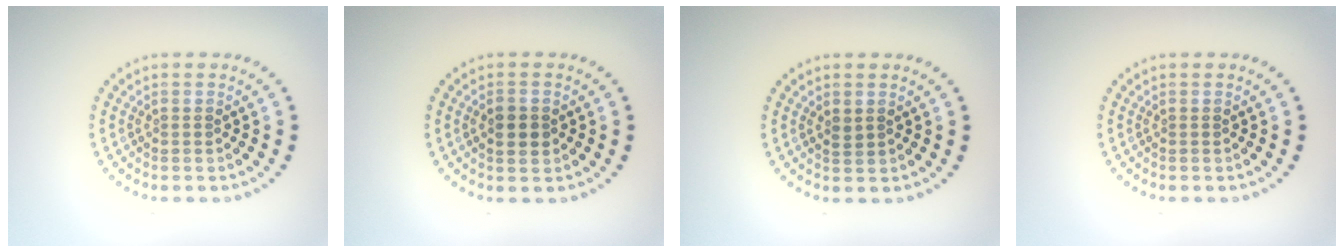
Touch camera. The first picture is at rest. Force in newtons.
{"total": 2.1, "press": 2.0, "slide": 0.1}
{"total": 0.8, "press": 0.8, "slide": 0.3}
{"total": 0.0}